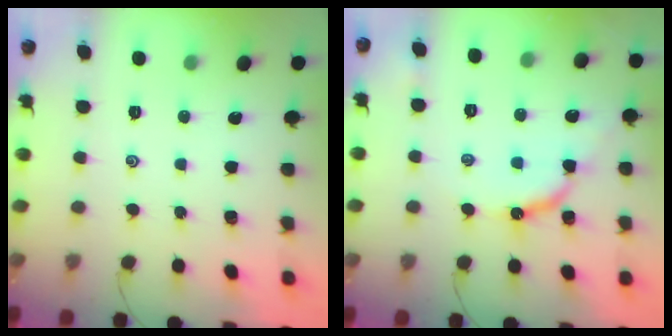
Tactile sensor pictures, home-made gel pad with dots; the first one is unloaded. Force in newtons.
{"total": 9.8, "press": 9.7, "slide": 0.8}